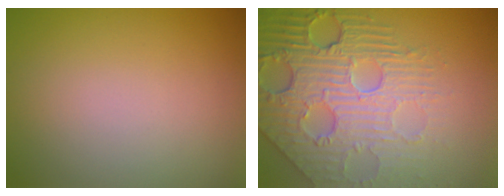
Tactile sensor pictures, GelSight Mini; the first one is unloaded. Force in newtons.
{"total": 8.6, "press": 5.9, "slide": 6.2}